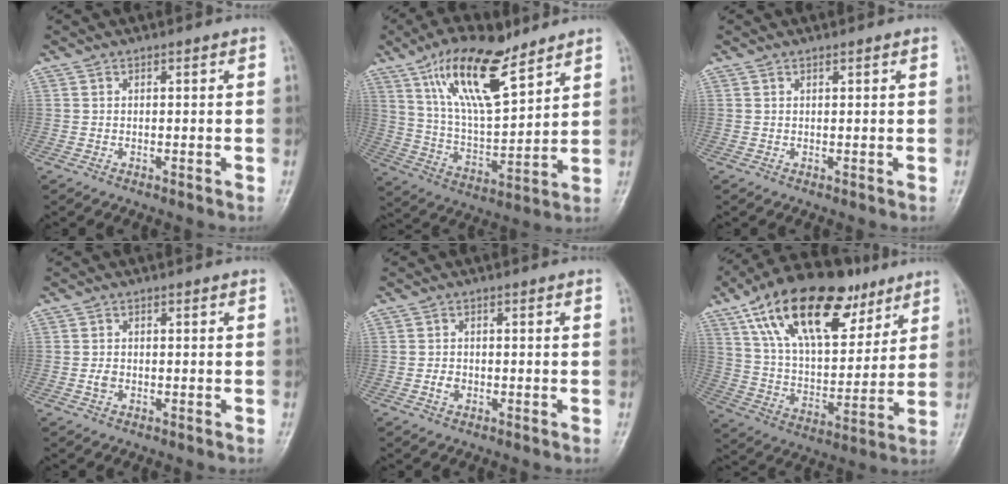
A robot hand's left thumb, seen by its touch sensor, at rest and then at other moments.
{"total": 17.4, "force": [10.7, 6.4, 12.2], "torque": [-0.190, -0.049, 0.202]}
{"total": 0.5, "force": [0.4, 0.2, 0.3], "torque": [-0.007, -0.003, 0.006]}
{"total": 1.6, "force": [-0.4, 1.2, 1.0], "torque": [-0.016, 0.002, -0.010]}
{"total": 2.0, "force": [-0.6, 1.5, 1.1], "torque": [-0.016, 0.006, -0.014]}
{"total": 25.6, "force": [14.0, 12.8, 17.2], "torque": [-0.264, -0.020, 0.241]}